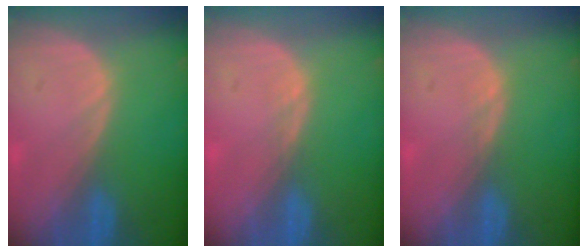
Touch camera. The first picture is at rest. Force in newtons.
{"total": 0.8, "press": 0.6, "slide": 0.5}
{"total": 0.8, "press": 0.6, "slide": 0.5}